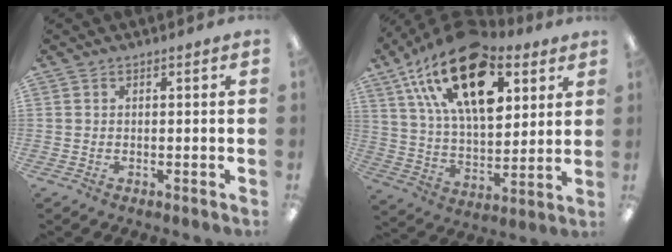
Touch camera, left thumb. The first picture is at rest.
{"total": 24.3, "force": [12.7, 12.5, 16.6], "torque": [-0.297, -0.055, 0.215]}